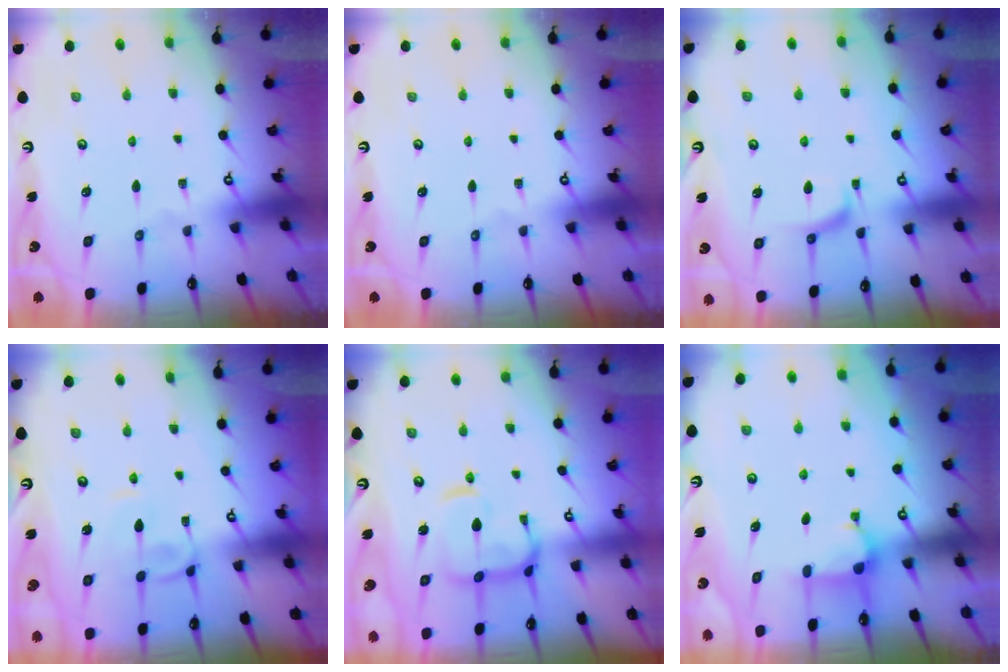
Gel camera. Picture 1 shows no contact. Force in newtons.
{"total": 0.0}
{"total": 2.2, "press": 2.1, "slide": 0.7}
{"total": 2.9, "press": 2.9, "slide": 0.2}
{"total": 7.7, "press": 7.6, "slide": 1.0}
{"total": 3.3, "press": 3.3, "slide": 0.2}